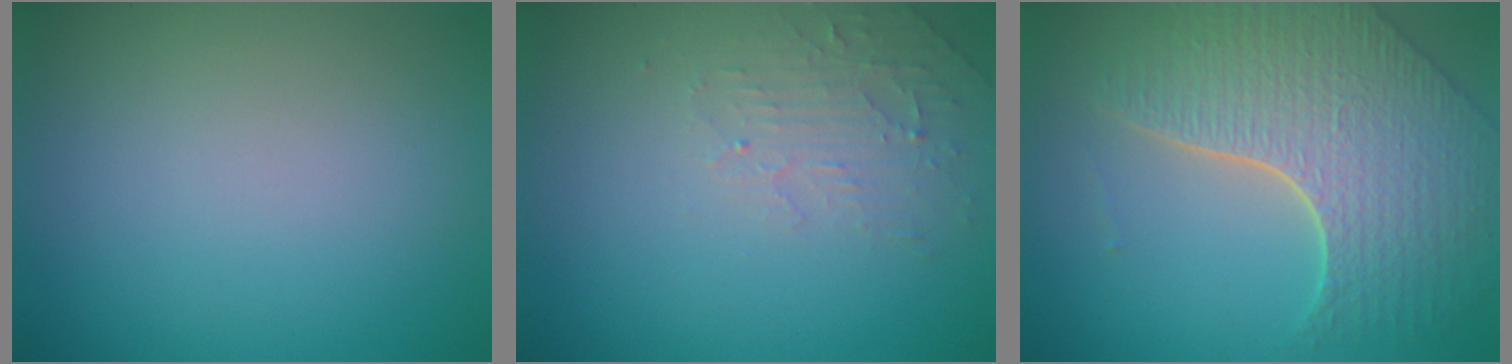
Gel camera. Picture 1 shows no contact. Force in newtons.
{"total": 2.4, "press": 2.3, "slide": 0.5}
{"total": 7.6, "press": 5.5, "slide": 5.2}